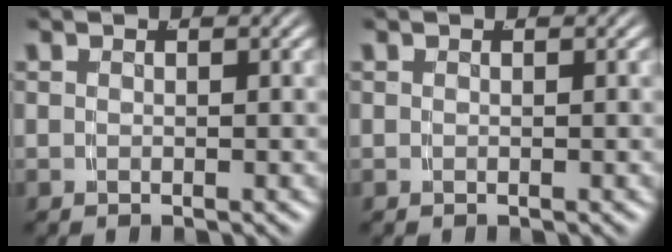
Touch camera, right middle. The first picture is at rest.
{"total": 0.0}